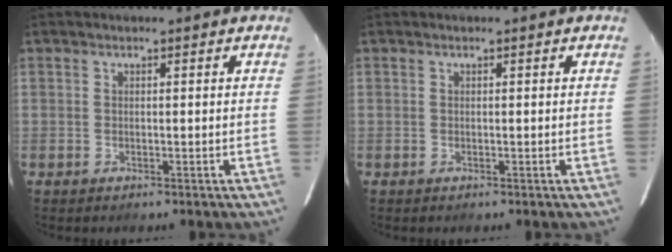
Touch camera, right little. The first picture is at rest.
{"total": 0.0}